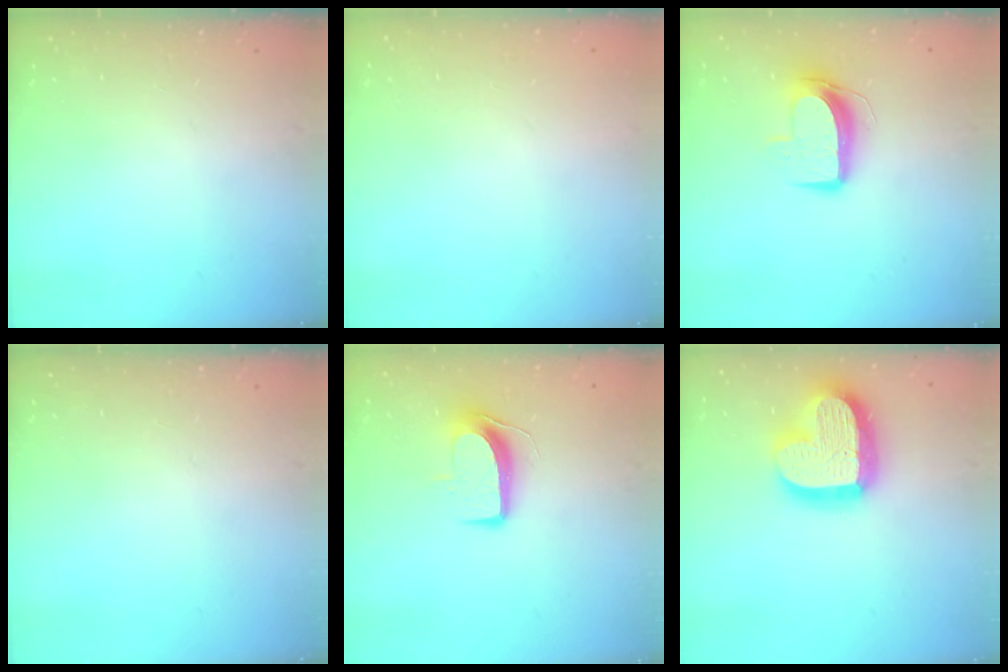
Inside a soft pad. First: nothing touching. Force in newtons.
{"total": 0.0}
{"total": 9.8, "press": 9.7, "slide": 1.0}
{"total": 0.0}
{"total": 8.8, "press": 8.7, "slide": 0.6}
{"total": 21.5, "press": 21.4, "slide": 1.8}